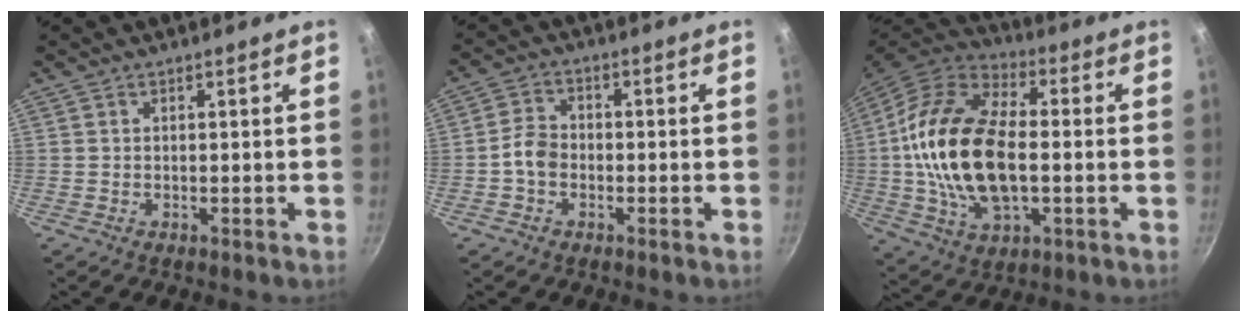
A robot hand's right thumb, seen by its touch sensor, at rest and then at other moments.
{"total": 3.3, "force": [-1.1, 2.4, 1.9], "torque": [-0.031, 0.019, -0.027]}
{"total": 22.7, "force": [-0.6, 12.6, 18.8], "torque": [-0.356, 0.024, -0.016]}